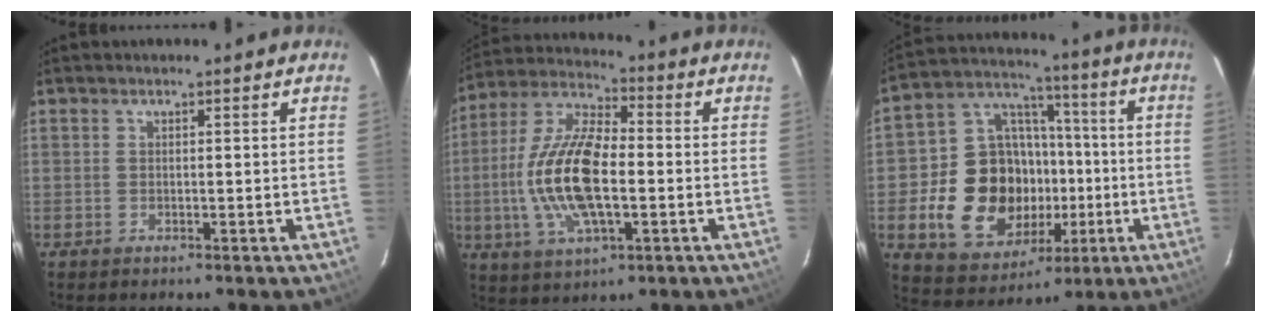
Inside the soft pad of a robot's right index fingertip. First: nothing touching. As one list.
[{"total": 16.6, "force": [-2.3, 6.8, 14.9], "torque": [-0.311, 0.004, -0.046]}, {"total": 20.1, "force": [-4.0, 15.9, 11.5], "torque": [-0.254, 0.037, -0.044]}]